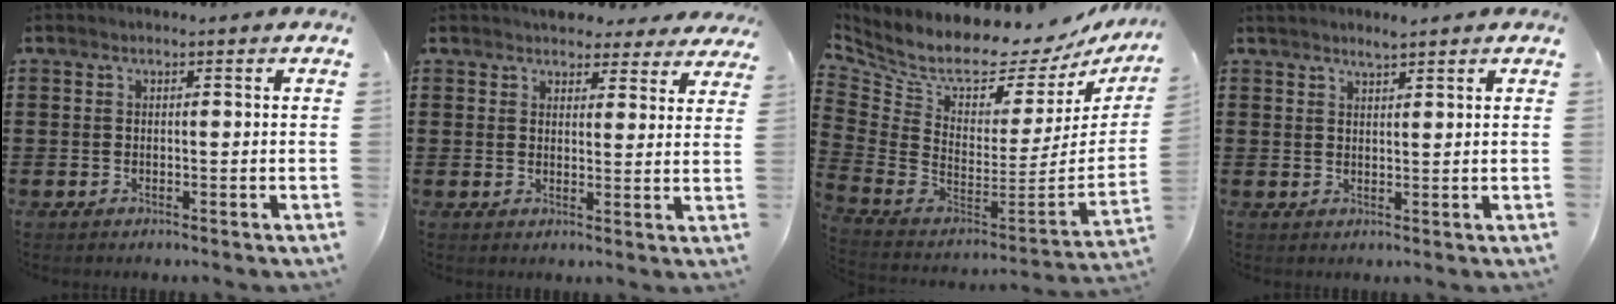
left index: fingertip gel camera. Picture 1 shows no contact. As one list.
[{"total": 4.1, "force": [3.8, 1.1, 0.8], "torque": [-0.021, -0.011, 0.071]}, {"total": 6.4, "force": [5.5, 1.8, 2.8], "torque": [-0.086, -0.072, 0.085]}, {"total": 1.8, "force": [1.5, -0.1, 0.9], "torque": [-0.019, -0.001, 0.029]}]